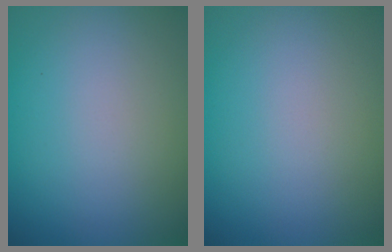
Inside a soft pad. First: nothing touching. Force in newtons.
{"total": 0.0}